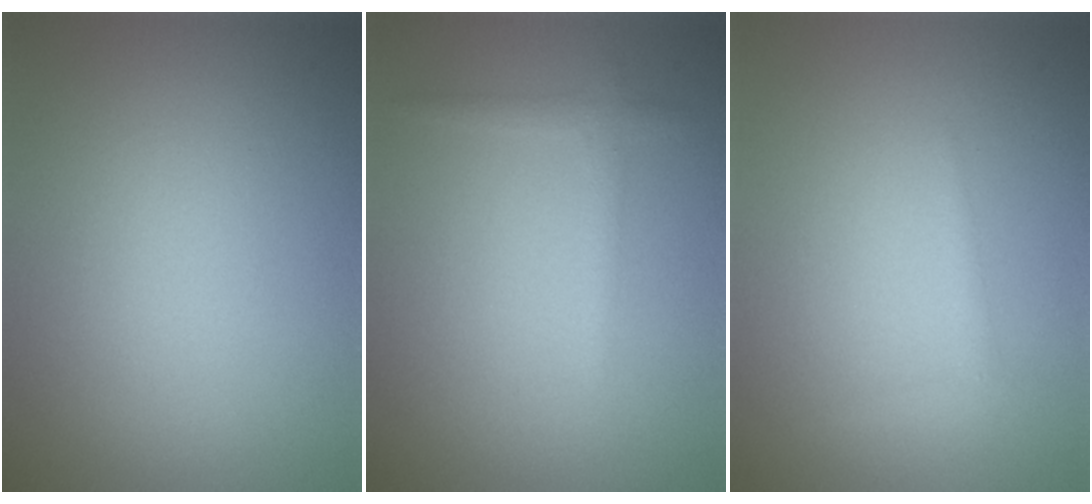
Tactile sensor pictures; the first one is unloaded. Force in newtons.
{"total": 1.3, "press": 1.3, "slide": 0.1}
{"total": 0.9, "press": 0.9, "slide": 0.0}